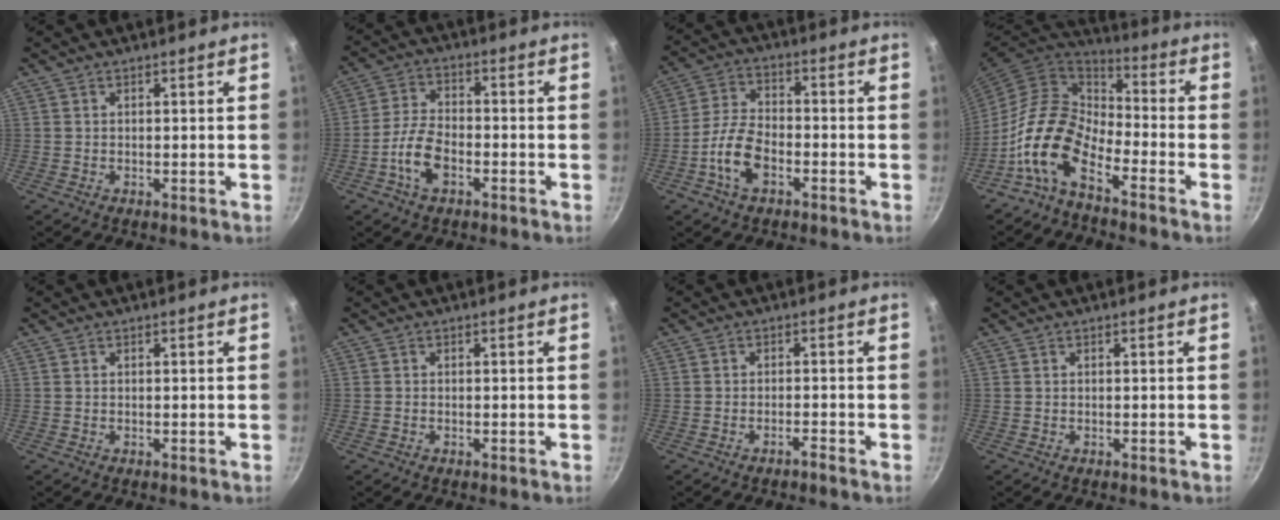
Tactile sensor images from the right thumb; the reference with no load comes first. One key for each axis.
{"total": 7.7, "fx": -3.2, "fy": 4.1, "fz": 5.6, "tx": -0.104, "ty": 0.027, "tz": -0.068}
{"total": 8.9, "fx": -3.7, "fy": 4.8, "fz": 6.5, "tx": -0.118, "ty": 0.032, "tz": -0.078}
{"total": 13.2, "fx": -7.3, "fy": 7.0, "fz": 8.5, "tx": -0.145, "ty": 0.066, "tz": -0.163}
{"total": 0.0}
{"total": 0.0}
{"total": 1.4, "fx": -1.3, "fy": -0.1, "fz": 0.5, "tx": -0.011, "ty": 0.013, "tz": -0.018}
{"total": 0.0}